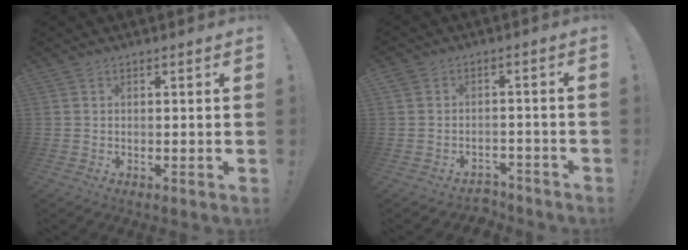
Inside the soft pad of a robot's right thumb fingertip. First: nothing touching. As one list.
[{"total": 4.0, "force": [-2.1, 3.3, 0.8], "torque": [-0.009, 0.015, -0.034]}]